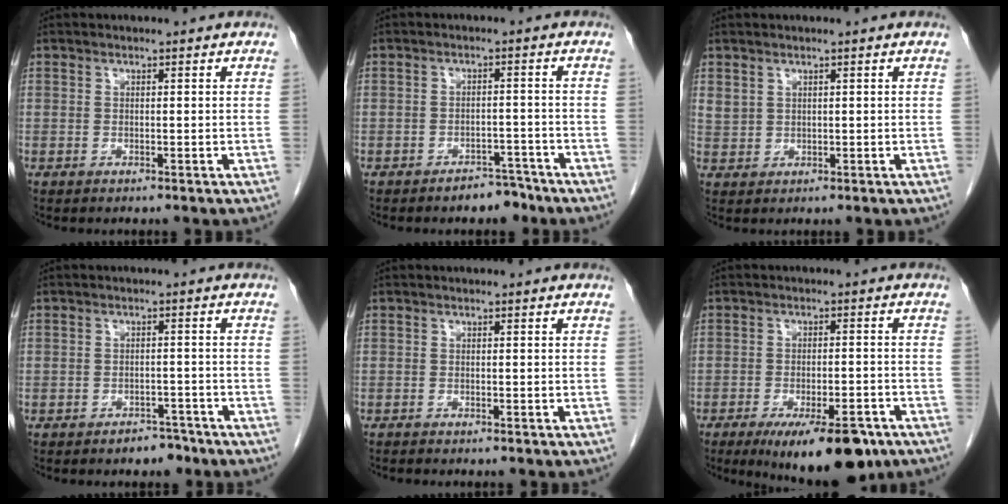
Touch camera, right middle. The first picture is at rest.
{"total": 3.6, "force": [-3.0, 1.7, 1.1], "torque": [-0.014, 0.007, -0.040]}
{"total": 1.9, "force": [1.3, 1.3, 0.6], "torque": [-0.010, 0.003, 0.031]}
{"total": 2.8, "force": [-2.2, 1.5, 0.9], "torque": [-0.011, 0.005, -0.026]}
{"total": 0.6, "force": [-0.6, 0.0, 0.1], "torque": [-0.008, -0.002, -0.013]}
{"total": 12.5, "force": [-8.4, 3.5, 8.5], "torque": [-0.106, -0.011, -0.123]}